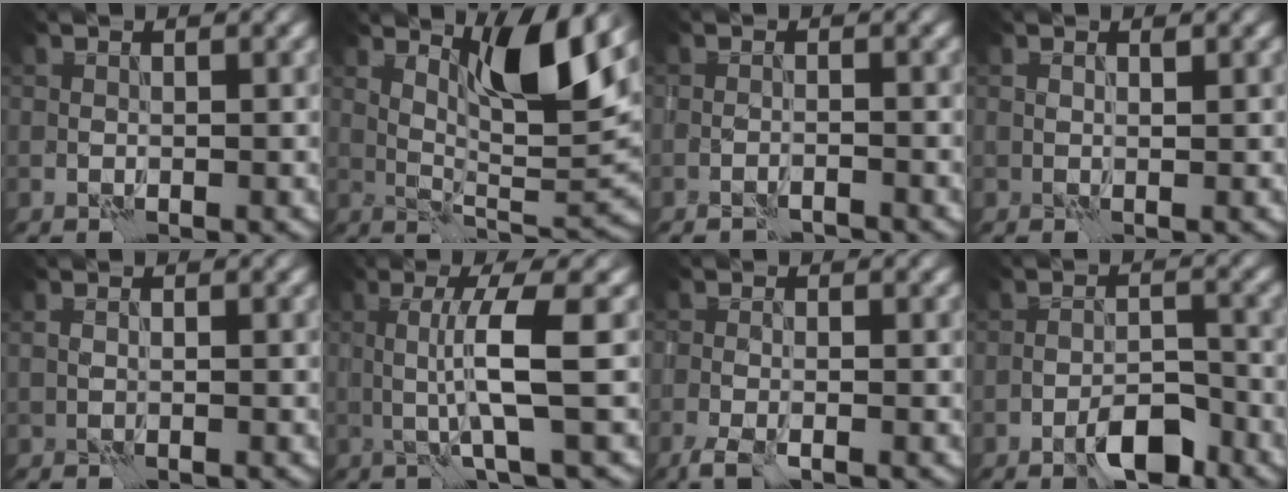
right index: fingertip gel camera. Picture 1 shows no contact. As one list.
[{"total": 7.0, "force": [4.2, 0.8, 5.5], "torque": [-0.091, -0.010, 0.078]}, {"total": 1.9, "force": [-1.8, 0.0, 0.6], "torque": [-0.011, 0.004, -0.030]}, {"total": 1.1, "force": [0.9, -0.6, -0.3], "torque": [0.007, -0.002, 0.018]}, {"total": 0.9, "force": [0.5, -0.6, -0.4], "torque": [0.004, -0.001, 0.012]}, {"total": 4.3, "force": [0.7, -0.5, 4.2], "torque": [-0.078, 0.001, 0.015]}, {"total": 1.8, "force": [-1.3, 0.2, 1.2], "torque": [-0.029, -0.004, -0.029]}, {"total": 3.8, "force": [-2.6, 1.1, 2.5], "torque": [-0.034, 0.007, -0.042]}]